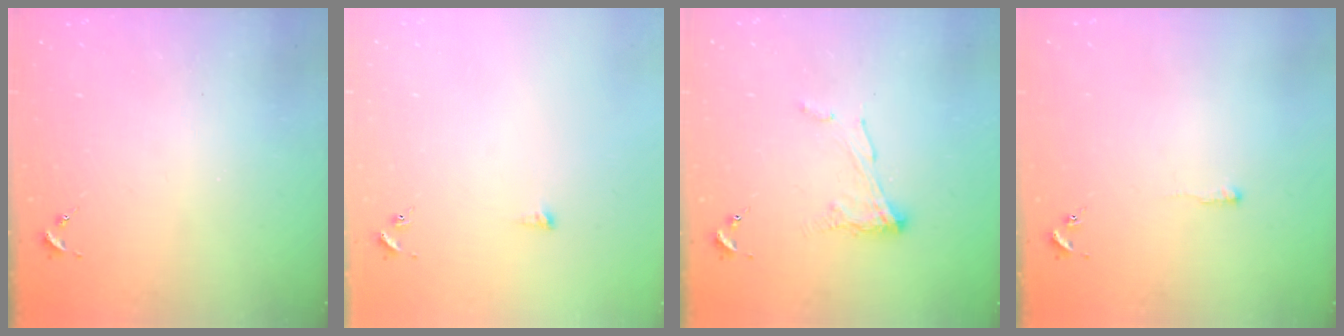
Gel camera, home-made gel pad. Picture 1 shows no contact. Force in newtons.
{"total": 2.9, "press": 2.9, "slide": 0.5}
{"total": 8.2, "press": 8.1, "slide": 0.4}
{"total": 2.1, "press": 2.1, "slide": 0.4}